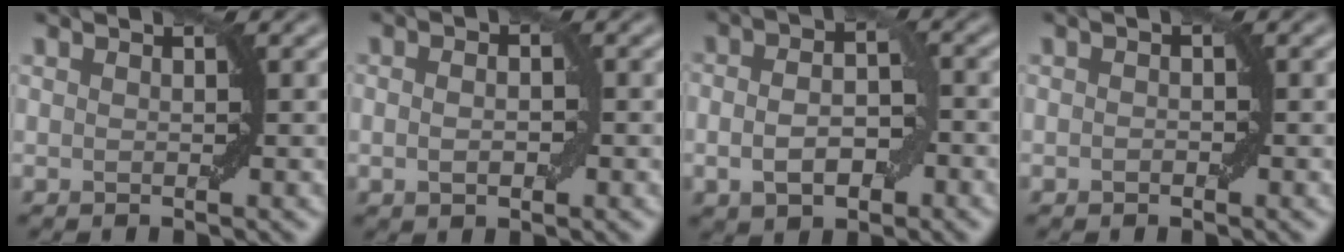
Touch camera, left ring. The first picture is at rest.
{"total": 2.3, "force": [-0.2, 1.3, 1.9], "torque": [-0.028, 0.006, -0.005]}
{"total": 4.9, "force": [-1.2, 2.7, 4.0], "torque": [-0.071, 0.004, -0.023]}
{"total": 0.7, "force": [-0.2, 0.4, 0.5], "torque": [-0.007, 0.002, -0.003]}